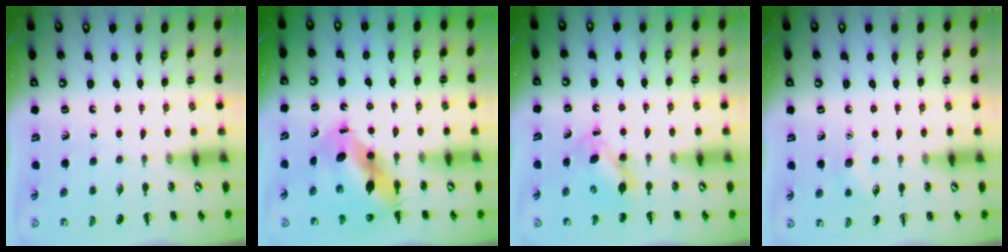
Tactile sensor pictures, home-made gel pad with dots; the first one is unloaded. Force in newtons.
{"total": 9.9, "press": 9.5, "slide": 2.6}
{"total": 5.0, "press": 5.0, "slide": 0.6}
{"total": 4.9, "press": 4.6, "slide": 1.4}